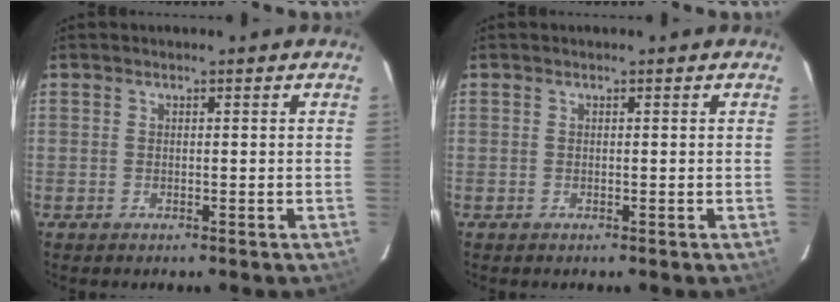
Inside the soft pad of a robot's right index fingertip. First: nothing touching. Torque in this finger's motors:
{"motor_torque": [0.01, -0.01, 0.02, 0.00]}